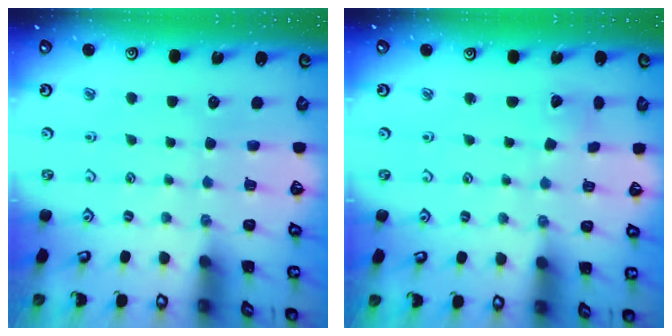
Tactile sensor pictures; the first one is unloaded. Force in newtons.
{"total": 2.8, "press": 2.8, "slide": 0.4}